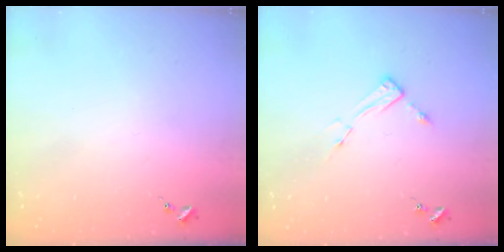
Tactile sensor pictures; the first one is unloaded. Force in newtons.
{"total": 4.4, "press": 4.4, "slide": 0.2}